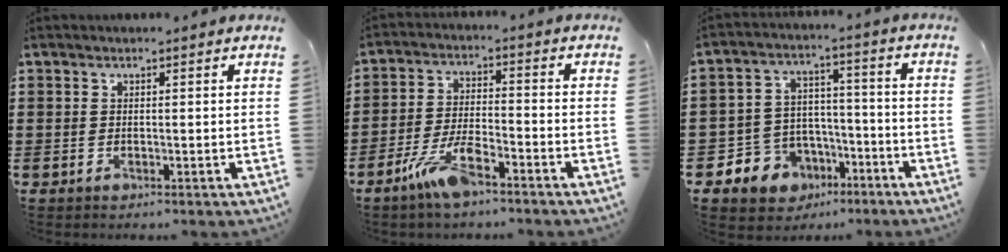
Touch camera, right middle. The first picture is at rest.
{"total": 7.2, "force": [-4.9, 1.8, 5.0], "torque": [-0.113, -0.001, -0.094]}
{"total": 7.0, "force": [-4.3, 5.5, 0.5], "torque": [-0.043, 0.014, -0.083]}